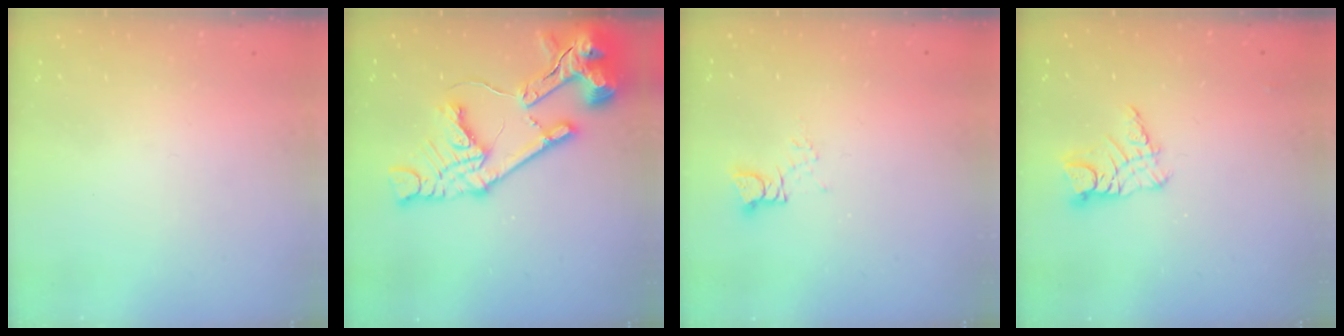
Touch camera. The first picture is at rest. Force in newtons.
{"total": 21.7, "press": 21.5, "slide": 2.5}
{"total": 2.9, "press": 2.9, "slide": 0.3}
{"total": 8.9, "press": 8.8, "slide": 0.8}